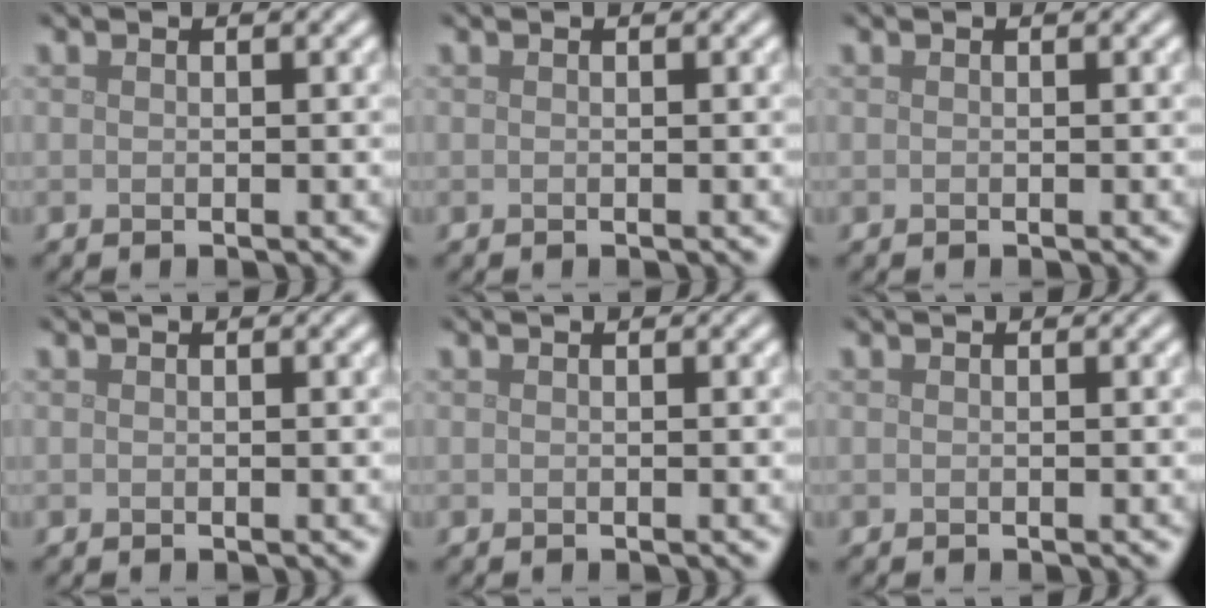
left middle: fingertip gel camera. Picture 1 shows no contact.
{"total": 0.0}
{"total": 0.0}
{"total": 0.0}
{"total": 0.0}
{"total": 0.0}